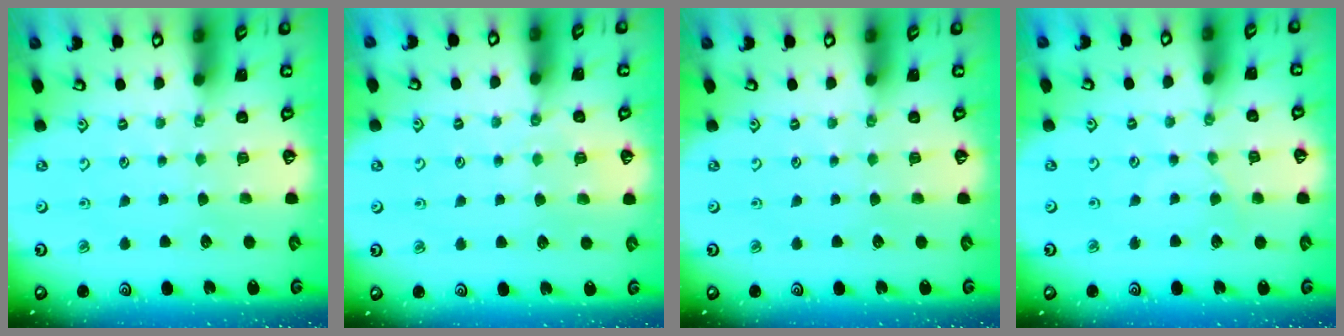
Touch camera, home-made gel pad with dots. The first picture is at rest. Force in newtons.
{"total": 2.5, "press": 2.5, "slide": 0.4}
{"total": 0.0}
{"total": 1.8, "press": 1.7, "slide": 0.4}